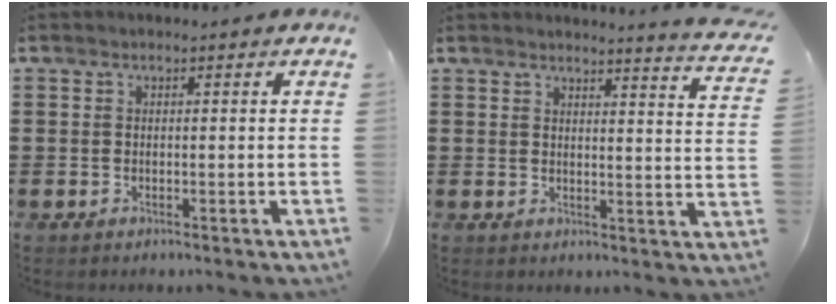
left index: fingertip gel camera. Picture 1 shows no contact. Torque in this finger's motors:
{"motor_torque": [0.97, -1.17, 0.60, 0.08]}